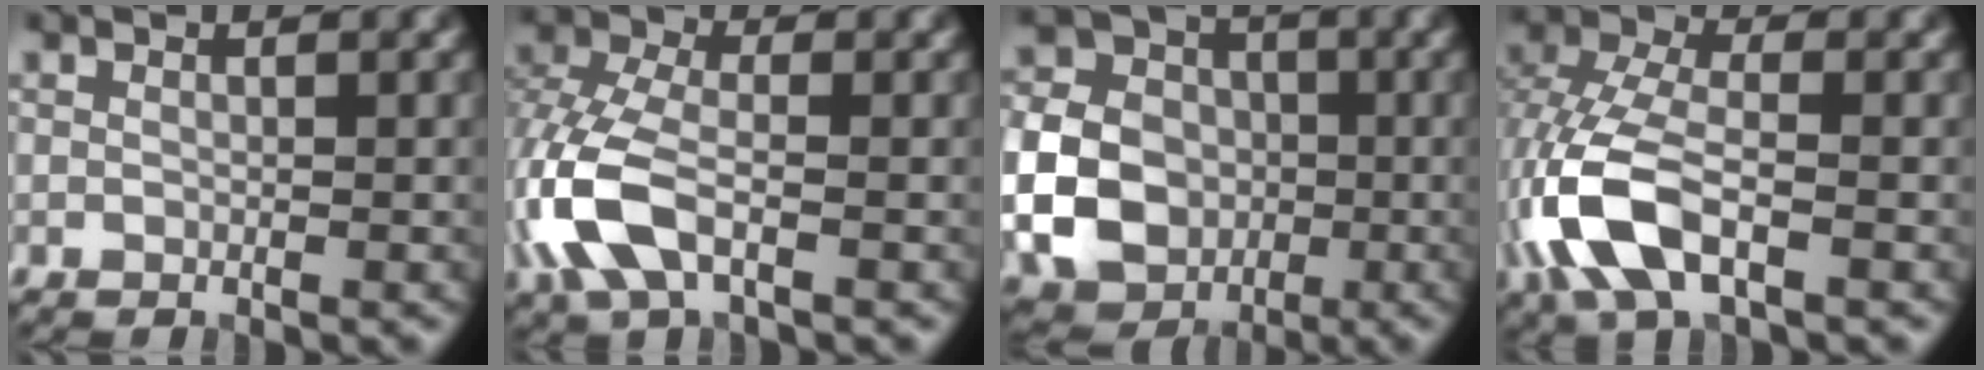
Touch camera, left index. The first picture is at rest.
{"total": 6.8, "force": [-2.2, 3.6, 5.3], "torque": [-0.139, 0.002, -0.053]}
{"total": 8.6, "force": [-1.8, 7.0, 4.6], "torque": [-0.100, -0.002, -0.039]}
{"total": 8.0, "force": [-2.6, 4.0, 6.4], "torque": [-0.154, 0.004, -0.062]}